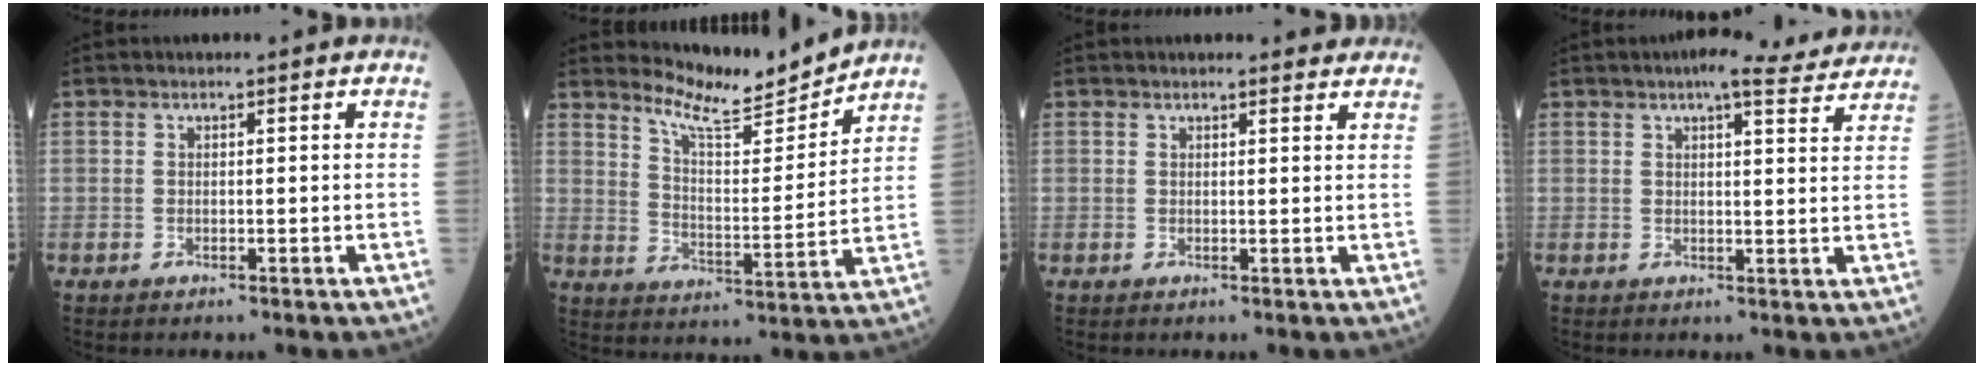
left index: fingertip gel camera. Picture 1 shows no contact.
{"total": 9.5, "force": [9.4, 0.0, 1.5], "torque": [-0.044, -0.022, 0.157]}
{"total": 4.1, "force": [3.9, 0.8, 1.0], "torque": [-0.011, 0.004, 0.034]}
{"total": 8.7, "force": [7.7, 1.3, 3.8], "torque": [-0.050, 0.016, 0.079]}